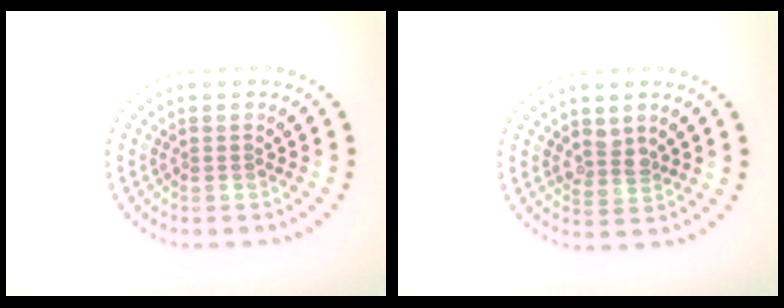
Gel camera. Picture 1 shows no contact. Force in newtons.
{"total": 1.8, "press": 1.5, "slide": 0.9}